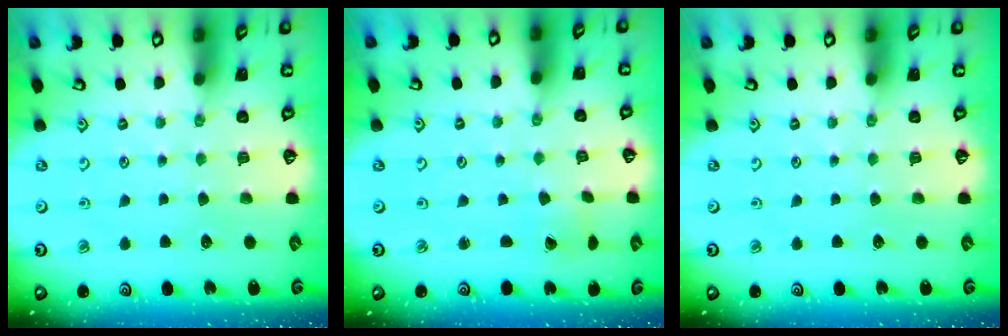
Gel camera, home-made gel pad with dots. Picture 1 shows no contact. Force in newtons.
{"total": 1.8, "press": 1.8, "slide": 0.1}
{"total": 0.0}